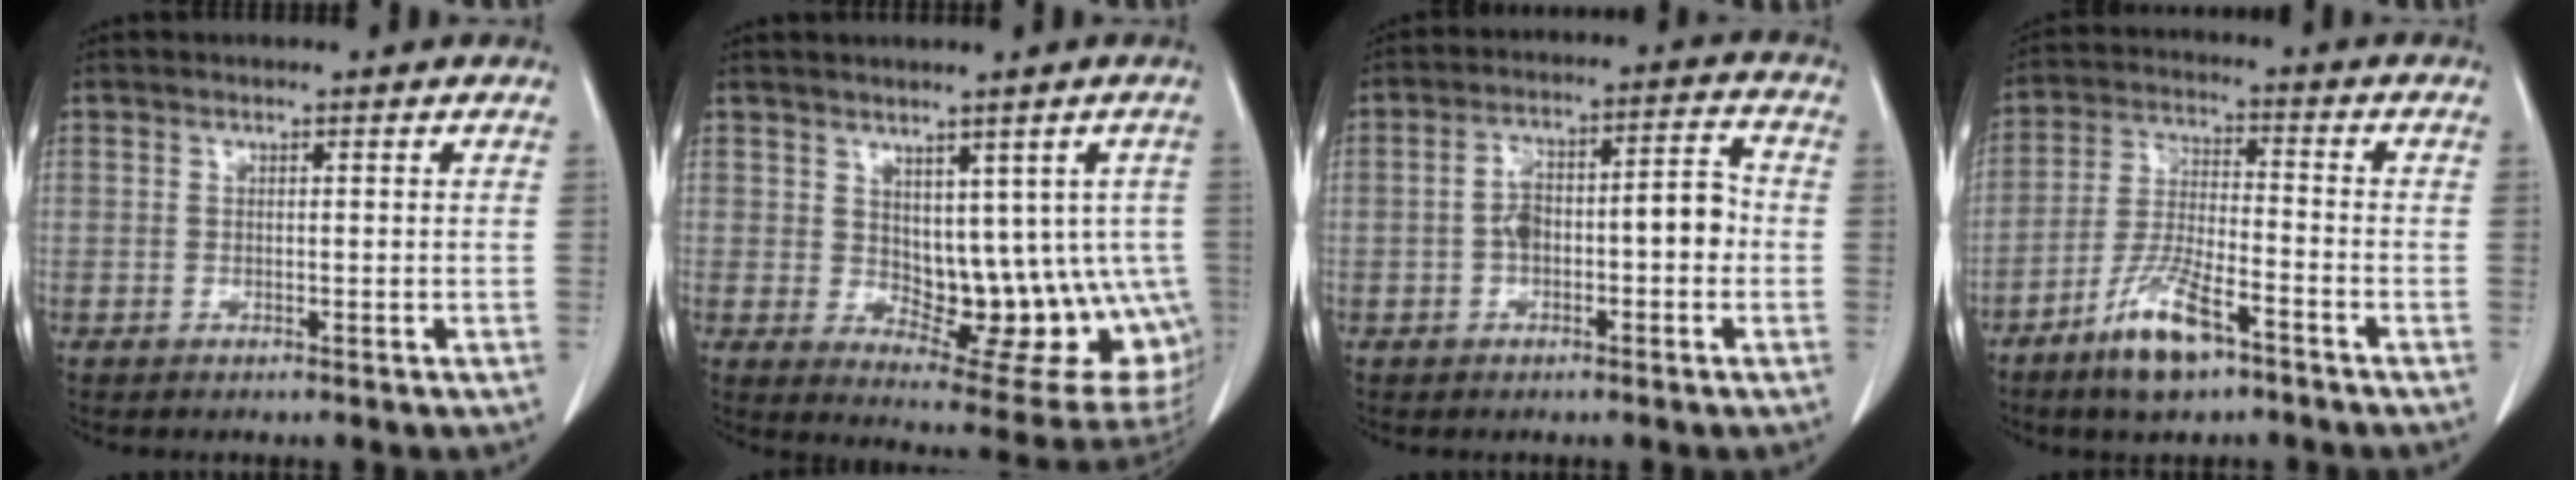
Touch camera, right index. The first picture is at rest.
{"total": 14.4, "force": [-0.1, 7.5, 12.3], "torque": [-0.125, 0.001, 0.020]}
{"total": 8.8, "force": [-1.2, 3.2, 8.1], "torque": [-0.141, 0.041, -0.018]}
{"total": 9.9, "force": [-6.3, 2.4, 7.2], "torque": [-0.147, -0.013, -0.117]}